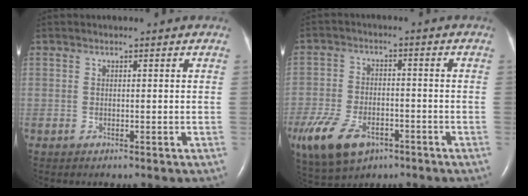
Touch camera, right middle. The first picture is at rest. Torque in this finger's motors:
{"motor_torque": [0.51, -0.41, 0.17, 0.08]}